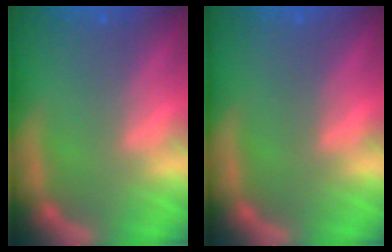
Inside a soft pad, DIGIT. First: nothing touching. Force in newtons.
{"total": 0.0}